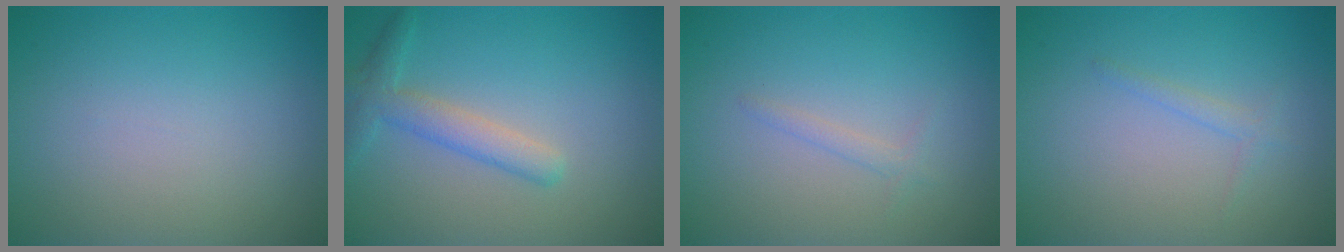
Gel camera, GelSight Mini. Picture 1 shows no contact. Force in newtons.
{"total": 2.9, "press": 2.9, "slide": 0.1}
{"total": 0.9, "press": 0.9, "slide": 0.0}
{"total": 1.0, "press": 1.0, "slide": 0.1}